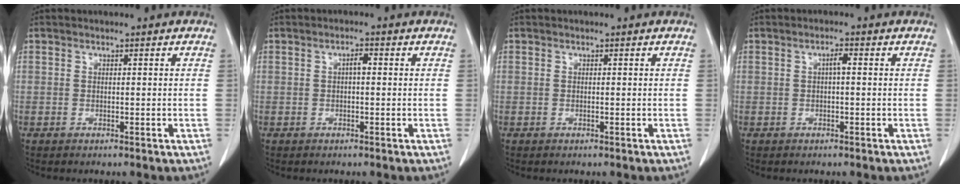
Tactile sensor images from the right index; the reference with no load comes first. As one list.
[{"total": 1.5, "force": [0.1, 0.5, 1.4], "torque": [-0.024, 0.005, 0.001]}, {"total": 0.0}, {"total": 1.5, "force": [0.1, 0.3, 1.4], "torque": [-0.024, 0.005, 0.002]}]